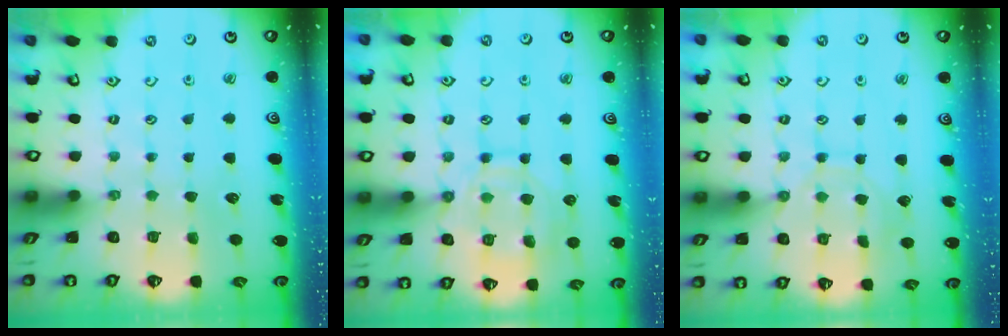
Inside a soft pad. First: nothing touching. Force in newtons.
{"total": 13.6, "press": 13.5, "slide": 1.2}
{"total": 8.0, "press": 8.0, "slide": 0.6}